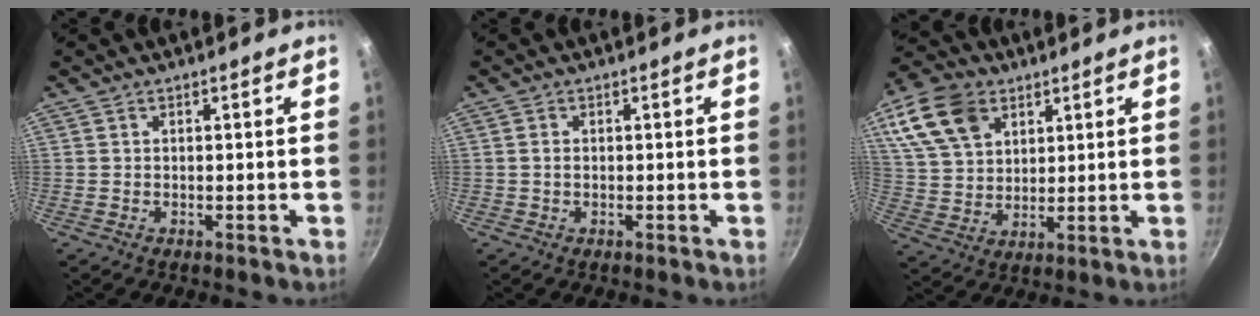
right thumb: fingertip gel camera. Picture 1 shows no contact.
{"total": 0.6, "force": [0.0, 0.5, 0.4], "torque": [-0.007, 0.002, -0.001]}
{"total": 14.1, "force": [6.8, 9.7, 7.6], "torque": [-0.129, -0.008, 0.132]}